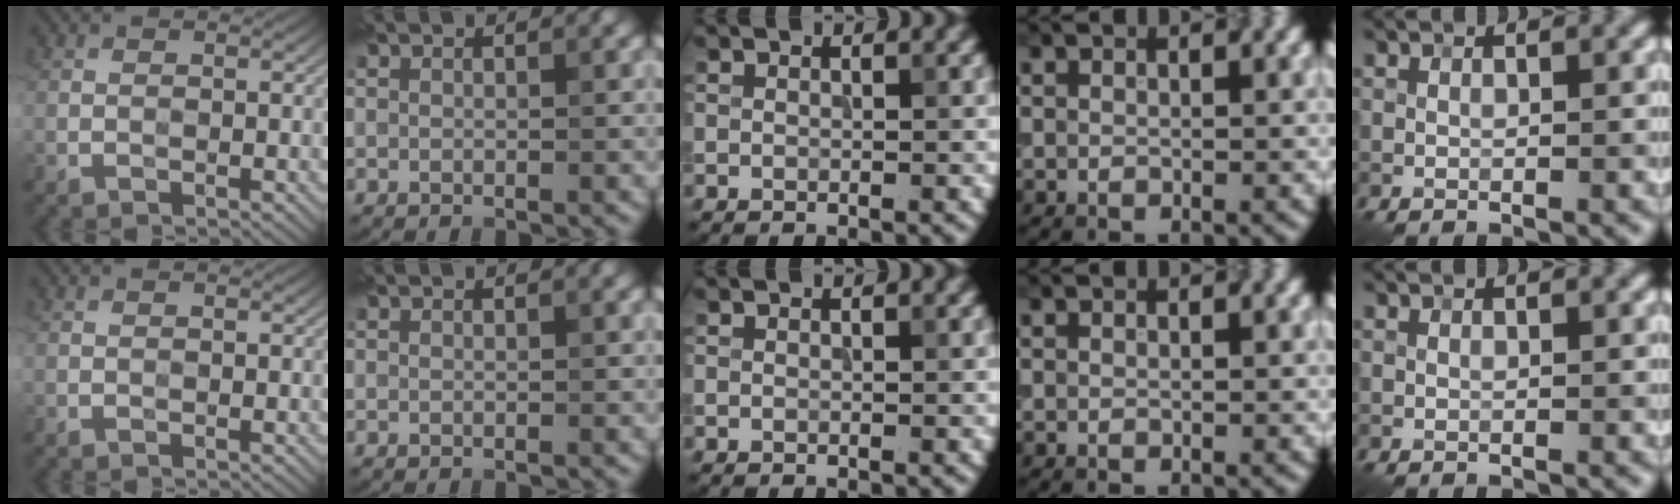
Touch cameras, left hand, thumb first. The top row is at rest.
{}